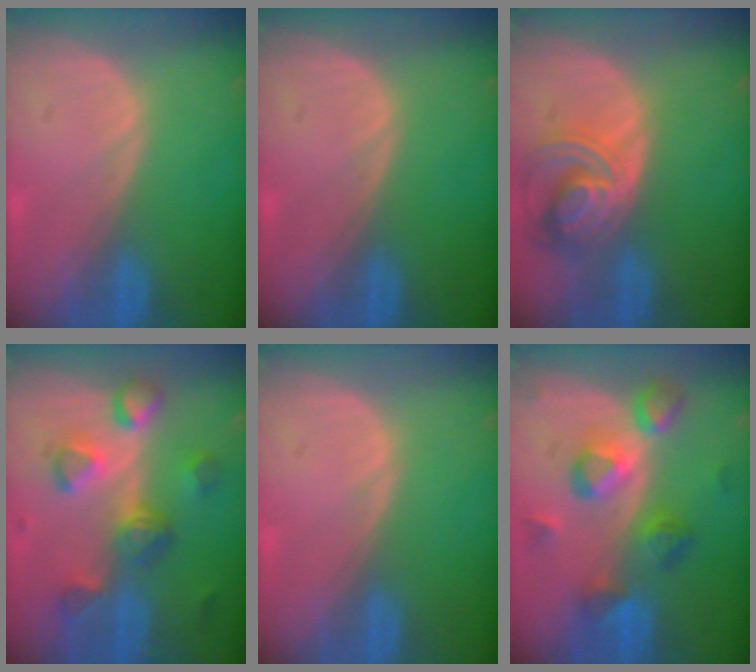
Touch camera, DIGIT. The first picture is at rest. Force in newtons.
{"total": 0.0}
{"total": 7.7, "press": 6.9, "slide": 3.4}
{"total": 8.2, "press": 7.7, "slide": 2.7}
{"total": 0.5, "press": 0.1, "slide": 0.5}
{"total": 7.6, "press": 7.5, "slide": 0.6}